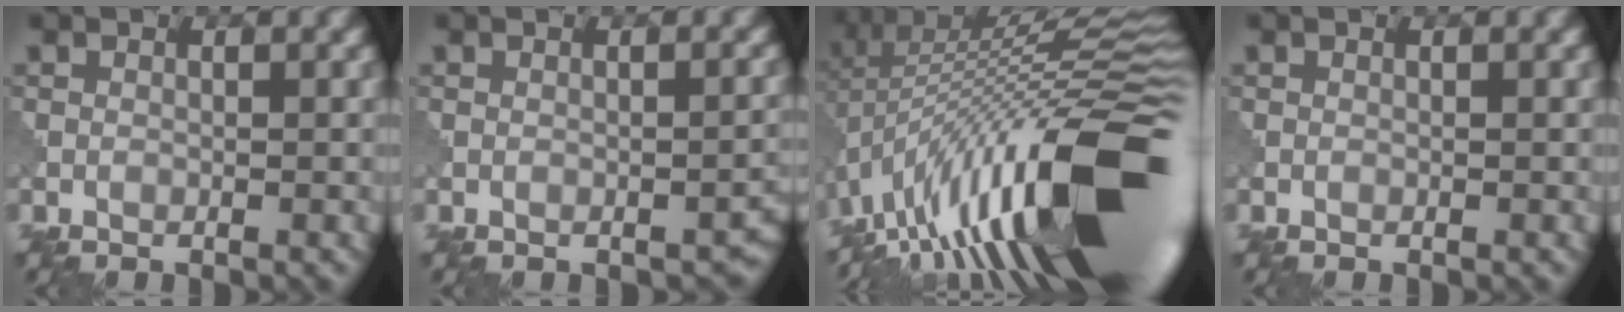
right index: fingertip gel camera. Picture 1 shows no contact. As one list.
[{"total": 1.6, "force": [-1.3, 0.6, 0.7], "torque": [-0.006, 0.003, -0.014]}, {"total": 18.2, "force": [-5.5, 5.4, 16.5], "torque": [-0.248, 0.030, -0.114]}, {"total": 0.0}]